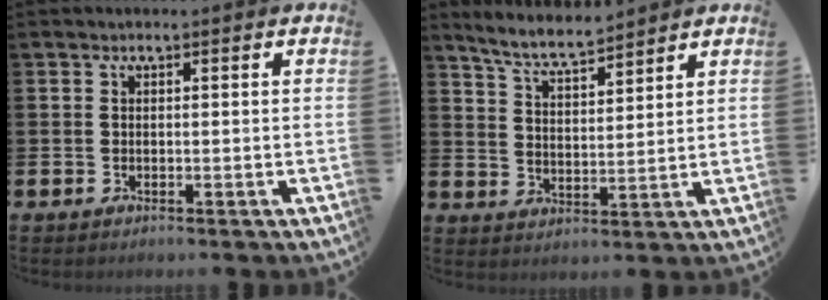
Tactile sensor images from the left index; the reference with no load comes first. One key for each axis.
{"total": 6.2, "fx": 5.9, "fy": 0.6, "fz": 1.6, "tx": -0.055, "ty": -0.028, "tz": 0.107}